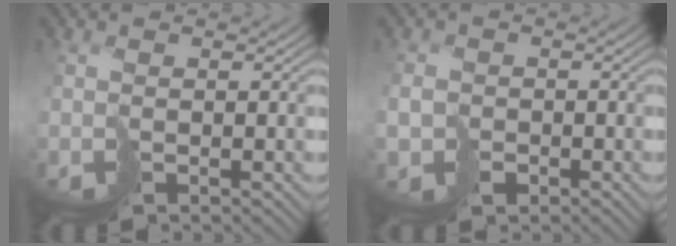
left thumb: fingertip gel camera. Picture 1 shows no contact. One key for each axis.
{"total": 1.9, "fx": -0.8, "fy": 1.7, "fz": 0.7, "tx": -0.014, "ty": 0.000, "tz": -0.020}